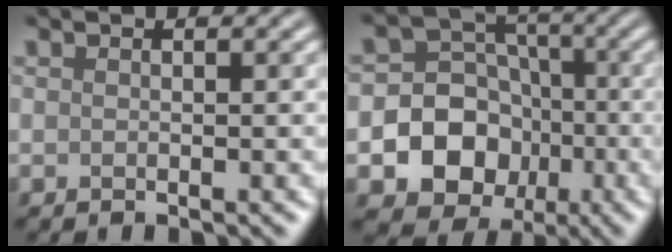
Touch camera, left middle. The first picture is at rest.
{"total": 11.5, "force": [-3.5, 10.4, 3.5], "torque": [-0.060, -0.015, -0.083]}